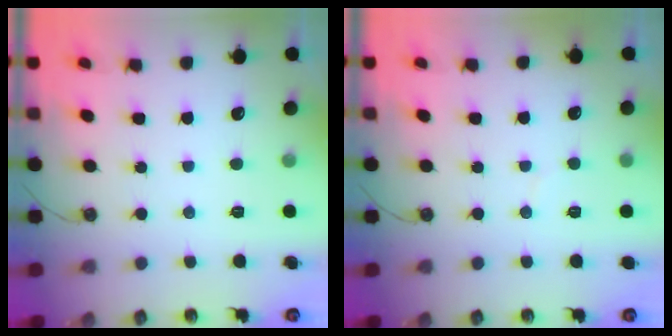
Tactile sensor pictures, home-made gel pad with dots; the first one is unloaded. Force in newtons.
{"total": 2.9, "press": 2.9, "slide": 0.2}